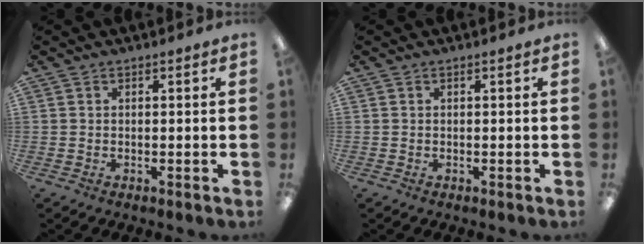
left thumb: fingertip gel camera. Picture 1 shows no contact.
{"total": 0.0}